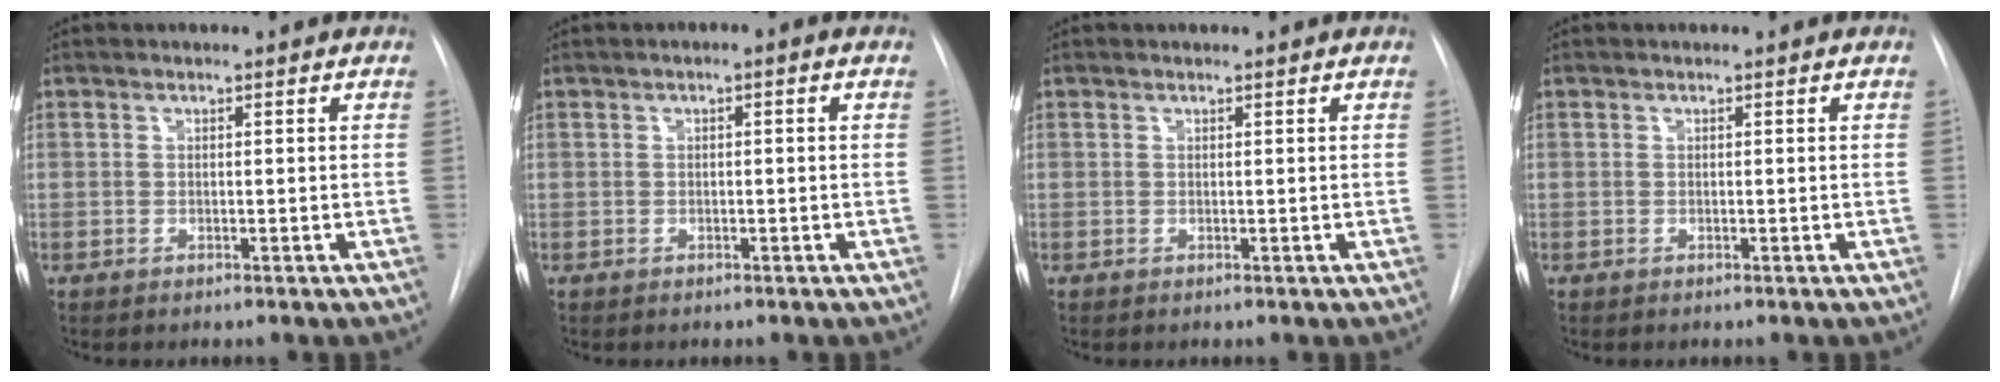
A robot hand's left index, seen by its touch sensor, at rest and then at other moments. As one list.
[{"total": 1.1, "force": [0.2, 0.2, 1.0], "torque": [-0.013, 0.004, 0.001]}, {"total": 1.2, "force": [1.2, 0.0, 0.4], "torque": [-0.006, 0.015, 0.018]}, {"total": 0.0}]